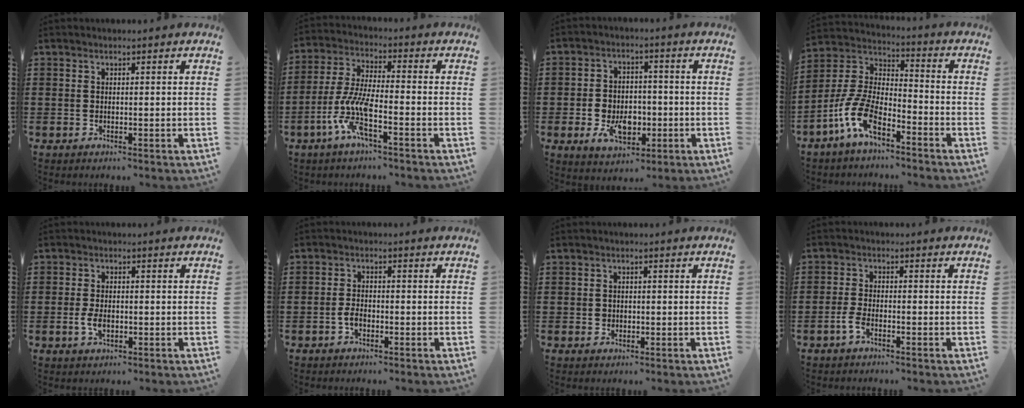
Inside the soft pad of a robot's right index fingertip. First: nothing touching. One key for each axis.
{"total": 8.4, "fx": -4.1, "fy": 1.8, "fz": 7.1, "tx": -0.174, "ty": -0.014, "tz": -0.082}
{"total": 6.8, "fx": -1.9, "fy": 4.7, "fz": 4.4, "tx": -0.078, "ty": 0.002, "tz": -0.039}
{"total": 10.2, "fx": -6.3, "fy": 3.8, "fz": 7.1, "tx": -0.187, "ty": -0.008, "tz": -0.130}
{"total": 3.2, "fx": -0.7, "fy": 1.8, "fz": 2.5, "tx": -0.061, "ty": -0.004, "tz": -0.015}
{"total": 2.3, "fx": -1.0, "fy": 1.3, "fz": 1.7, "tx": -0.042, "ty": -0.001, "tz": -0.022}
{"total": 1.3, "fx": -0.1, "fy": 1.2, "fz": 0.4, "tx": -0.010, "ty": 0.006, "tz": -0.004}
{"total": 2.7, "fx": -1.6, "fy": 1.0, "fz": 2.0, "tx": -0.050, "ty": -0.003, "tz": -0.034}